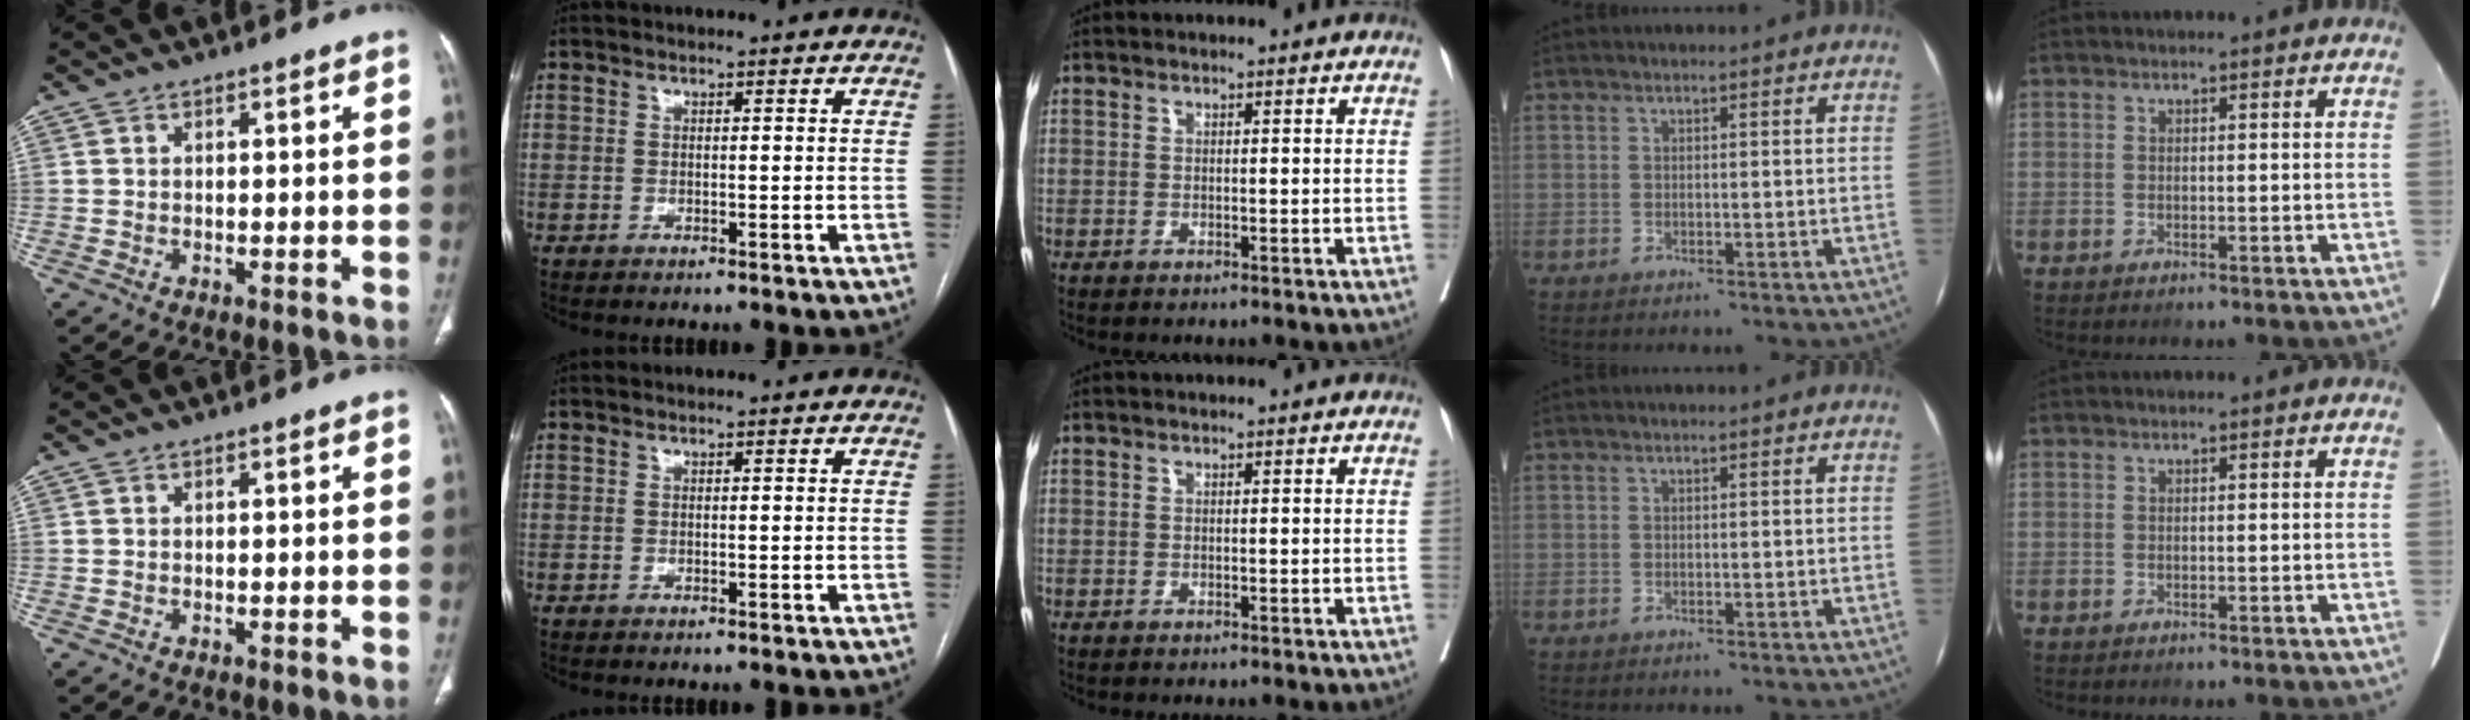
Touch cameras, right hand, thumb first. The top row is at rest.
{}